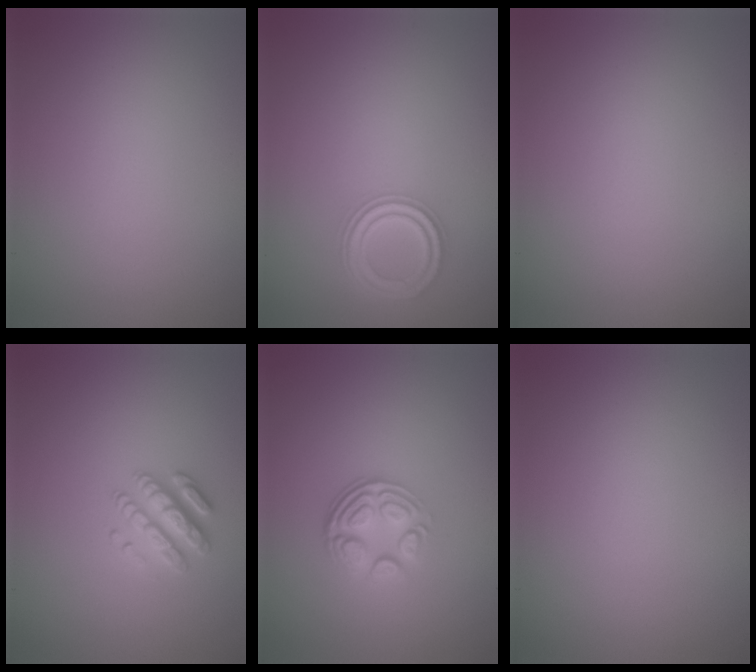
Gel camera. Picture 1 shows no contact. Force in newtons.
{"total": 3.7, "press": 3.4, "slide": 1.5}
{"total": 0.0}
{"total": 2.6, "press": 2.5, "slide": 0.7}
{"total": 4.0, "press": 2.8, "slide": 2.9}
{"total": 0.0}